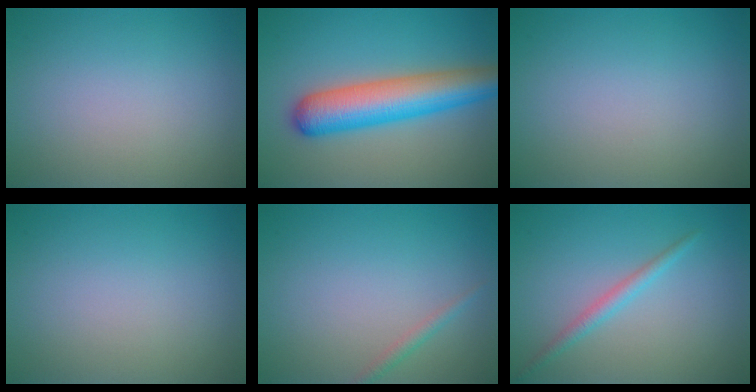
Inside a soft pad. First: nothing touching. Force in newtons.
{"total": 7.6, "press": 7.6, "slide": 0.3}
{"total": 0.0}
{"total": 0.0}
{"total": 1.0, "press": 1.0, "slide": 0.0}
{"total": 1.6, "press": 1.6, "slide": 0.1}